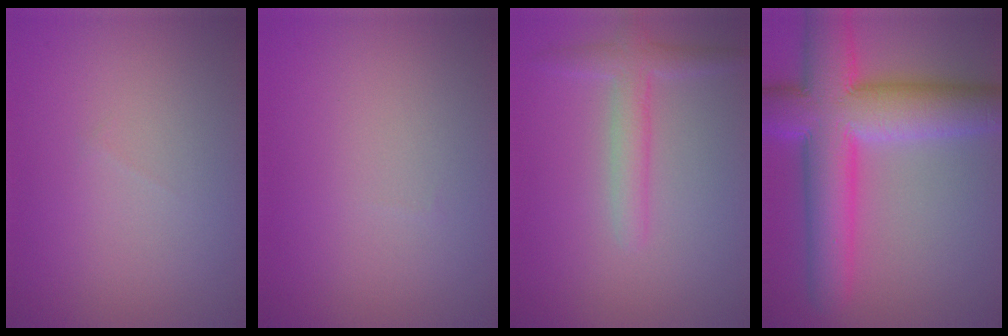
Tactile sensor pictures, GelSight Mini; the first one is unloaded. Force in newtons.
{"total": 0.0}
{"total": 2.5, "press": 2.5, "slide": 0.1}
{"total": 11.8, "press": 11.7, "slide": 0.3}